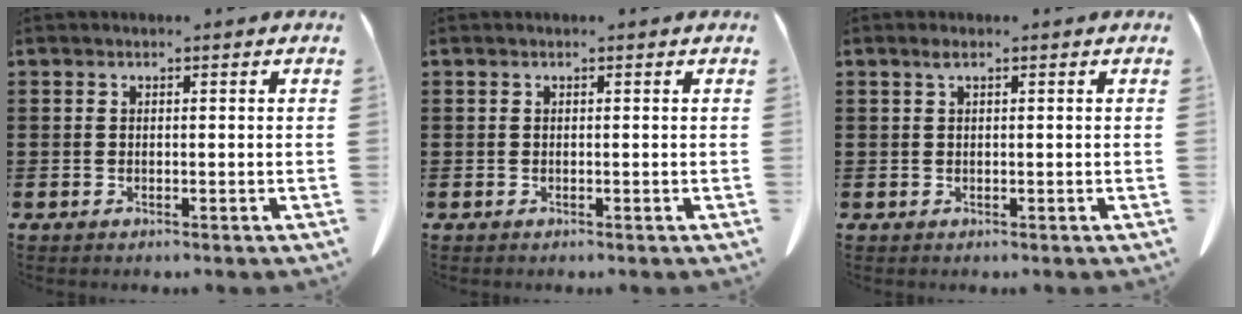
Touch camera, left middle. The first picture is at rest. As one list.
[{"total": 0.0}, {"total": 1.0, "force": [0.4, 0.4, 0.8], "torque": [-0.018, 0.002, 0.008]}]